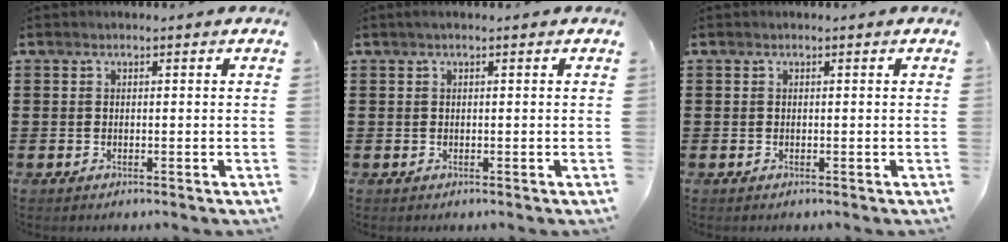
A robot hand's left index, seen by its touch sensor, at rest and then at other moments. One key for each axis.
{"total": 0.5, "fx": 0.1, "fy": 0.0, "fz": 0.5, "tx": -0.007, "ty": -0.001, "tz": 0.003}
{"total": 0.0}